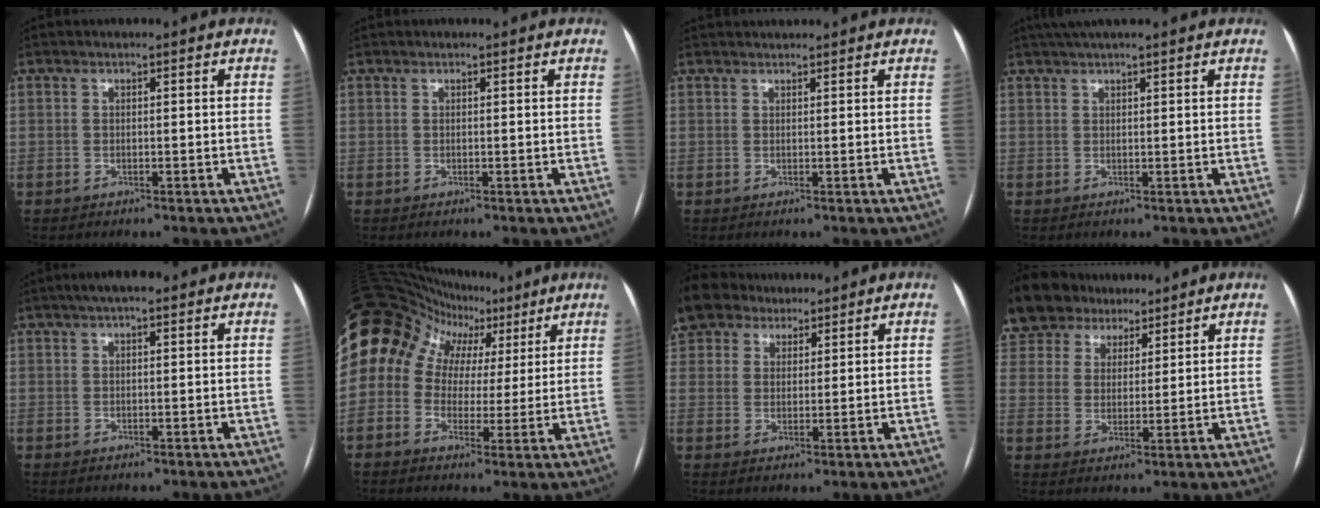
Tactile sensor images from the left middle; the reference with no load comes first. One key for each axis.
{"total": 0.6, "fx": 0.6, "fy": 0.1, "fz": 0.2, "tx": -0.004, "ty": 0.014, "tz": 0.011}
{"total": 2.4, "fx": 2.3, "fy": 0.2, "fz": 0.4, "tx": -0.007, "ty": 0.027, "tz": 0.038}
{"total": 7.2, "fx": 5.8, "fy": 0.8, "fz": 4.1, "tx": -0.065, "ty": 0.038, "tz": 0.089}
{"total": 4.2, "fx": 2.8, "fy": 1.1, "fz": 2.9, "tx": -0.046, "ty": 0.026, "tz": 0.042}
{"total": 15.4, "fx": 6.0, "fy": 12.6, "fz": 6.5, "tx": -0.108, "ty": 0.078, "tz": 0.093}
{"total": 10.1, "fx": 7.7, "fy": 6.2, "fz": 2.4, "tx": -0.063, "ty": 0.040, "tz": 0.147}
{"total": 15.1, "fx": 11.6, "fy": 8.7, "fz": 4.4, "tx": -0.118, "ty": 0.045, "tz": 0.213}